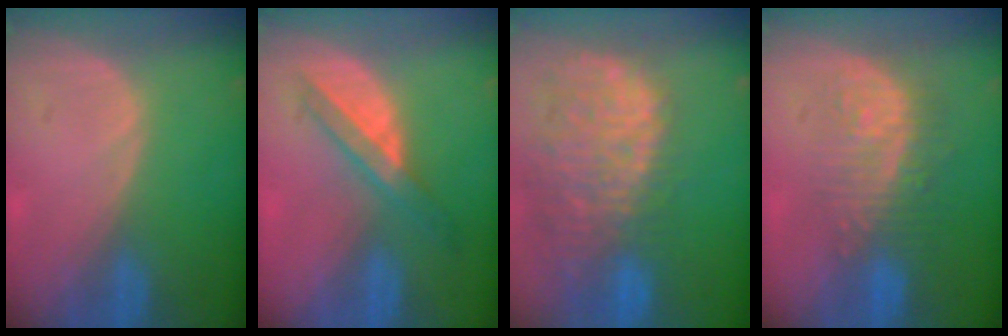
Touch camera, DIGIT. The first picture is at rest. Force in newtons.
{"total": 6.0, "press": 5.5, "slide": 2.5}
{"total": 14.3, "press": 11.7, "slide": 8.1}
{"total": 8.9, "press": 8.3, "slide": 3.2}